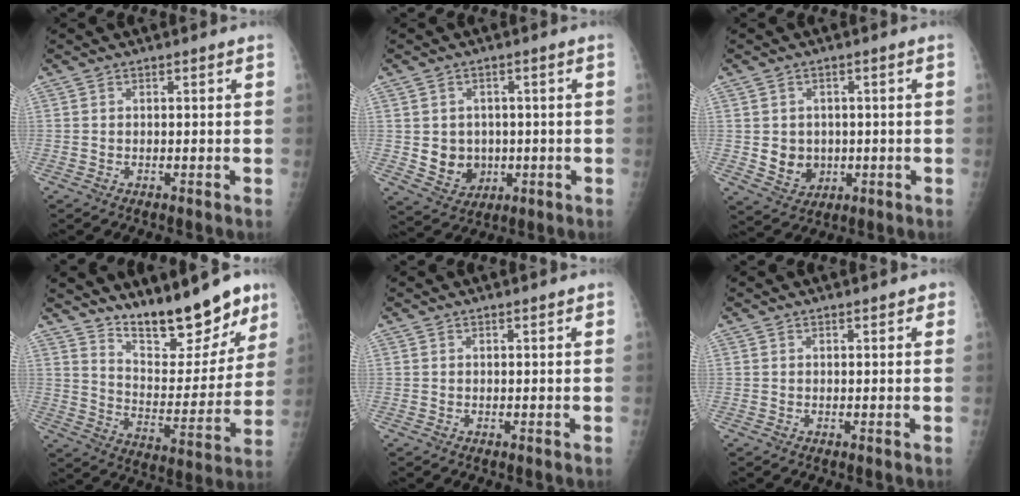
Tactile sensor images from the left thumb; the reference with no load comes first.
{"total": 7.5, "force": [-0.3, 6.5, 3.7], "torque": [-0.027, -0.002, 0.012]}
{"total": 6.5, "force": [-0.3, 5.6, 3.3], "torque": [-0.027, -0.002, 0.011]}
{"total": 18.3, "force": [14.0, 6.2, 10.0], "torque": [-0.102, -0.099, 0.224]}
{"total": 0.7, "force": [0.6, 0.2, 0.4], "torque": [-0.005, -0.001, 0.008]}
{"total": 1.6, "force": [1.1, 0.8, 0.9], "torque": [-0.001, -0.002, 0.010]}